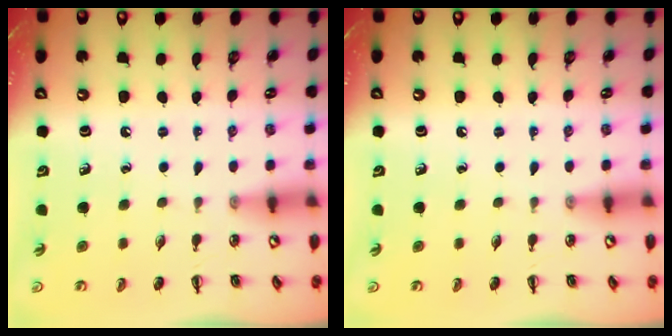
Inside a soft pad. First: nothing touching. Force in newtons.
{"total": 0.0}